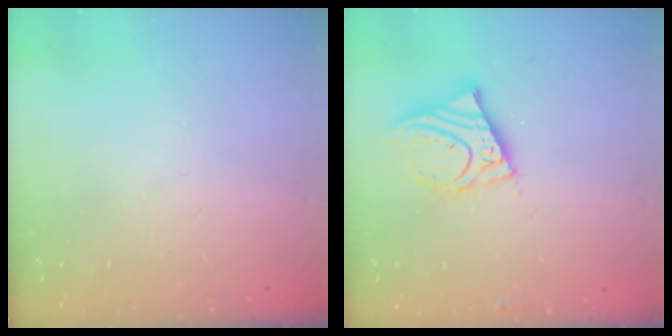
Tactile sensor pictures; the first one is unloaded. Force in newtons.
{"total": 10.6, "press": 10.5, "slide": 1.6}